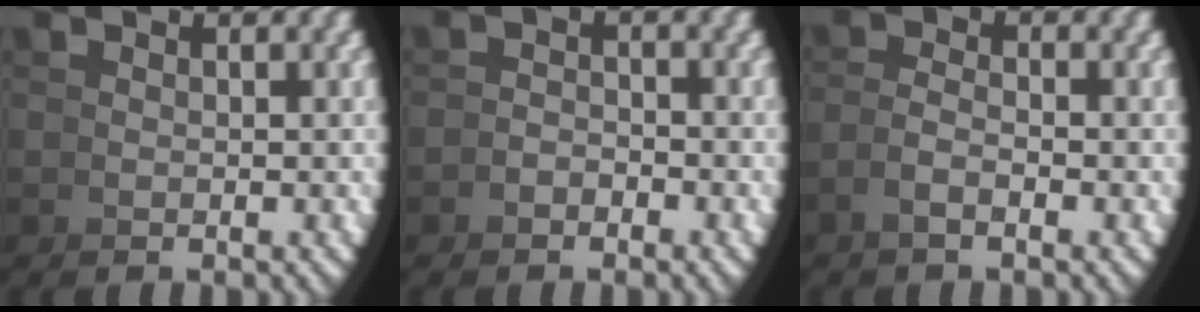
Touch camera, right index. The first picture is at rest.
{"total": 1.6, "force": [-1.3, -0.8, -0.5], "torque": [0.024, 0.002, -0.029]}
{"total": 1.3, "force": [-0.8, -0.5, 0.9], "torque": [-0.015, -0.001, -0.015]}